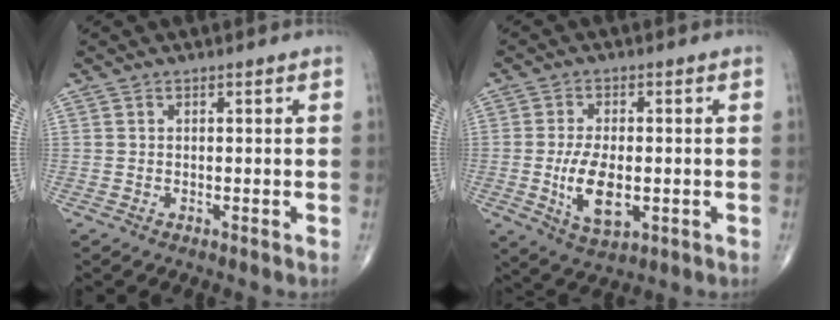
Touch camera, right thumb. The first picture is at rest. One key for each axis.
{"total": 8.8, "fx": -1.5, "fy": 4.4, "fz": 7.5, "tx": -0.132, "ty": -0.007, "tz": -0.019}